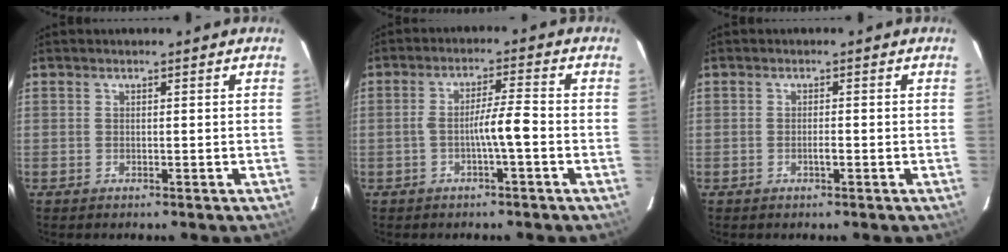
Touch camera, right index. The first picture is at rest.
{"total": 4.7, "force": [-1.5, -0.1, 4.5], "torque": [-0.078, 0.011, -0.025]}
{"total": 1.0, "force": [-0.5, 0.1, 0.9], "torque": [-0.018, 0.001, -0.008]}